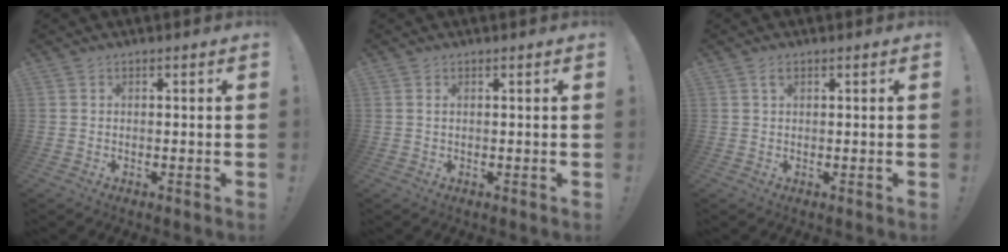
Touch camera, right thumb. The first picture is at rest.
{"total": 0.7, "force": [0.3, 0.1, 0.6], "torque": [-0.010, 0.001, 0.004]}
{"total": 1.6, "force": [0.9, 0.6, 1.1], "torque": [-0.016, -0.001, 0.015]}